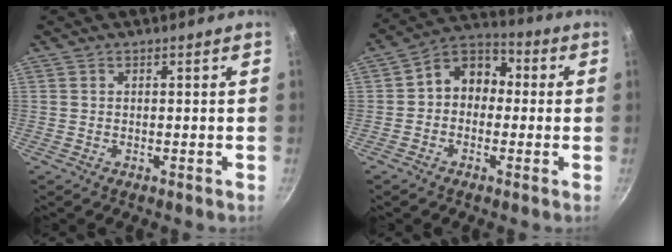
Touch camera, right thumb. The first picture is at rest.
{"total": 9.1, "force": [-0.1, 7.3, 5.4], "torque": [-0.041, 0.032, -0.027]}